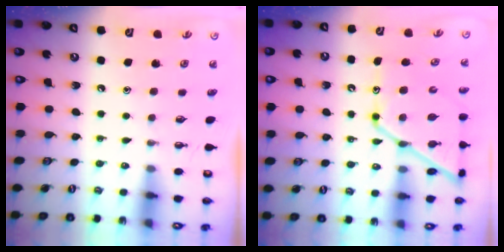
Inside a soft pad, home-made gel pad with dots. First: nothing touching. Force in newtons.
{"total": 14.7, "press": 14.7, "slide": 0.7}